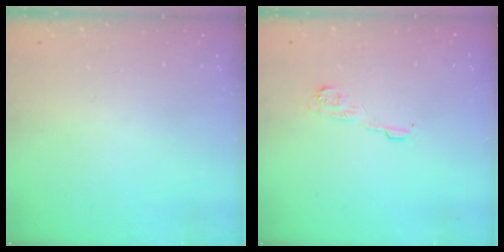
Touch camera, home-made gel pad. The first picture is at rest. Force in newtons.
{"total": 7.0, "press": 7.0, "slide": 0.6}